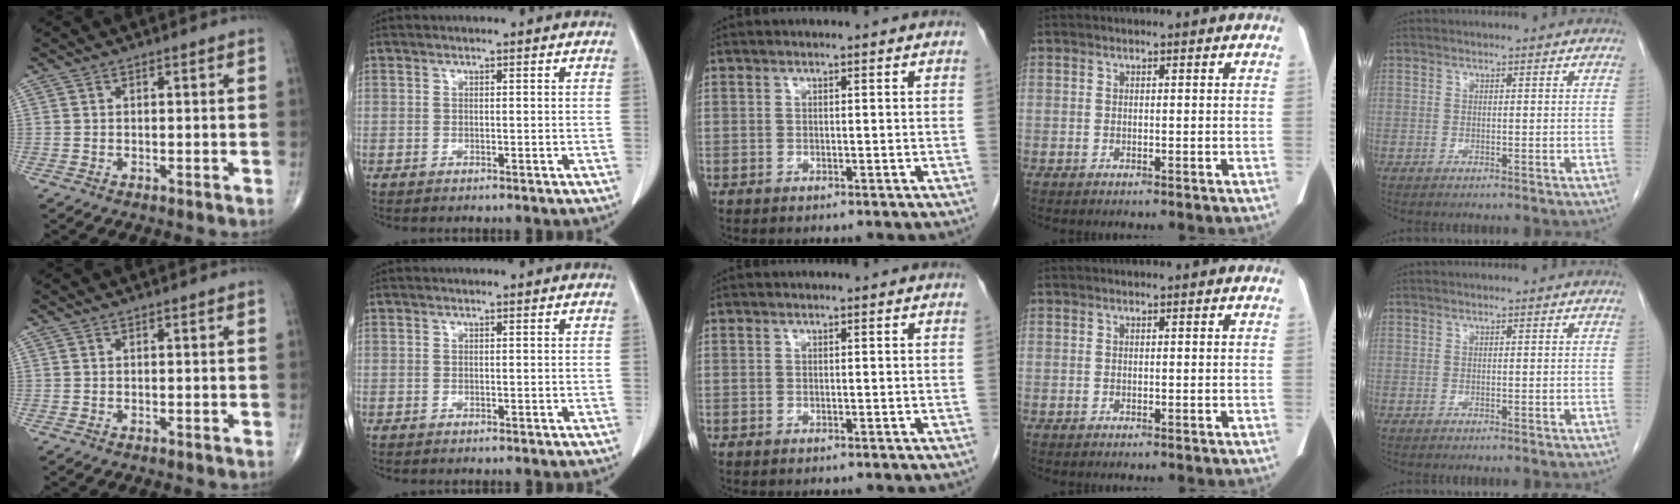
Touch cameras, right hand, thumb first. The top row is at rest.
{}